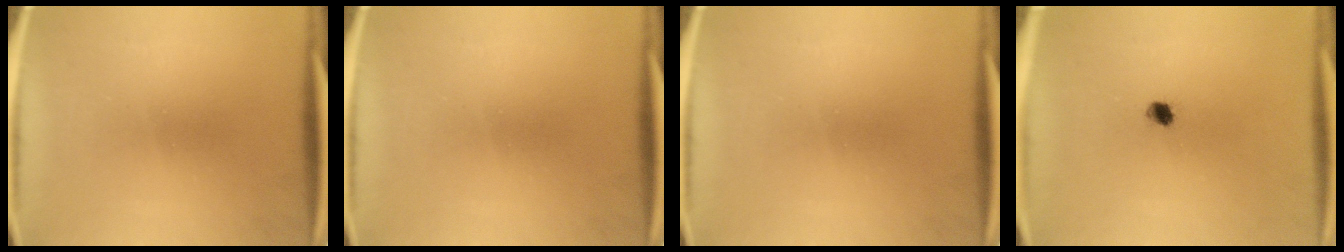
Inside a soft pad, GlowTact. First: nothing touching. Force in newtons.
{"total": 0.0}
{"total": 0.0}
{"total": 2.1}